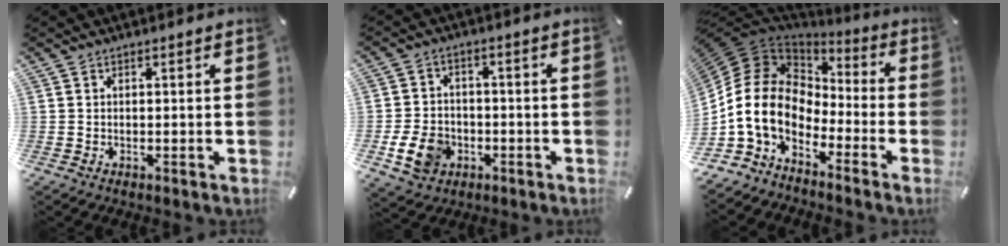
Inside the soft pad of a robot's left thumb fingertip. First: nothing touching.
{"total": 8.6, "force": [-2.6, 6.9, 4.3], "torque": [-0.088, 0.009, -0.048]}
{"total": 13.6, "force": [-4.1, 9.8, 8.5], "torque": [-0.215, 0.005, -0.084]}